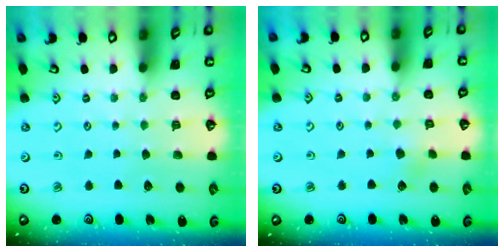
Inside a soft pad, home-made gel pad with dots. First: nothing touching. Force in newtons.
{"total": 3.0, "press": 3.0, "slide": 0.1}